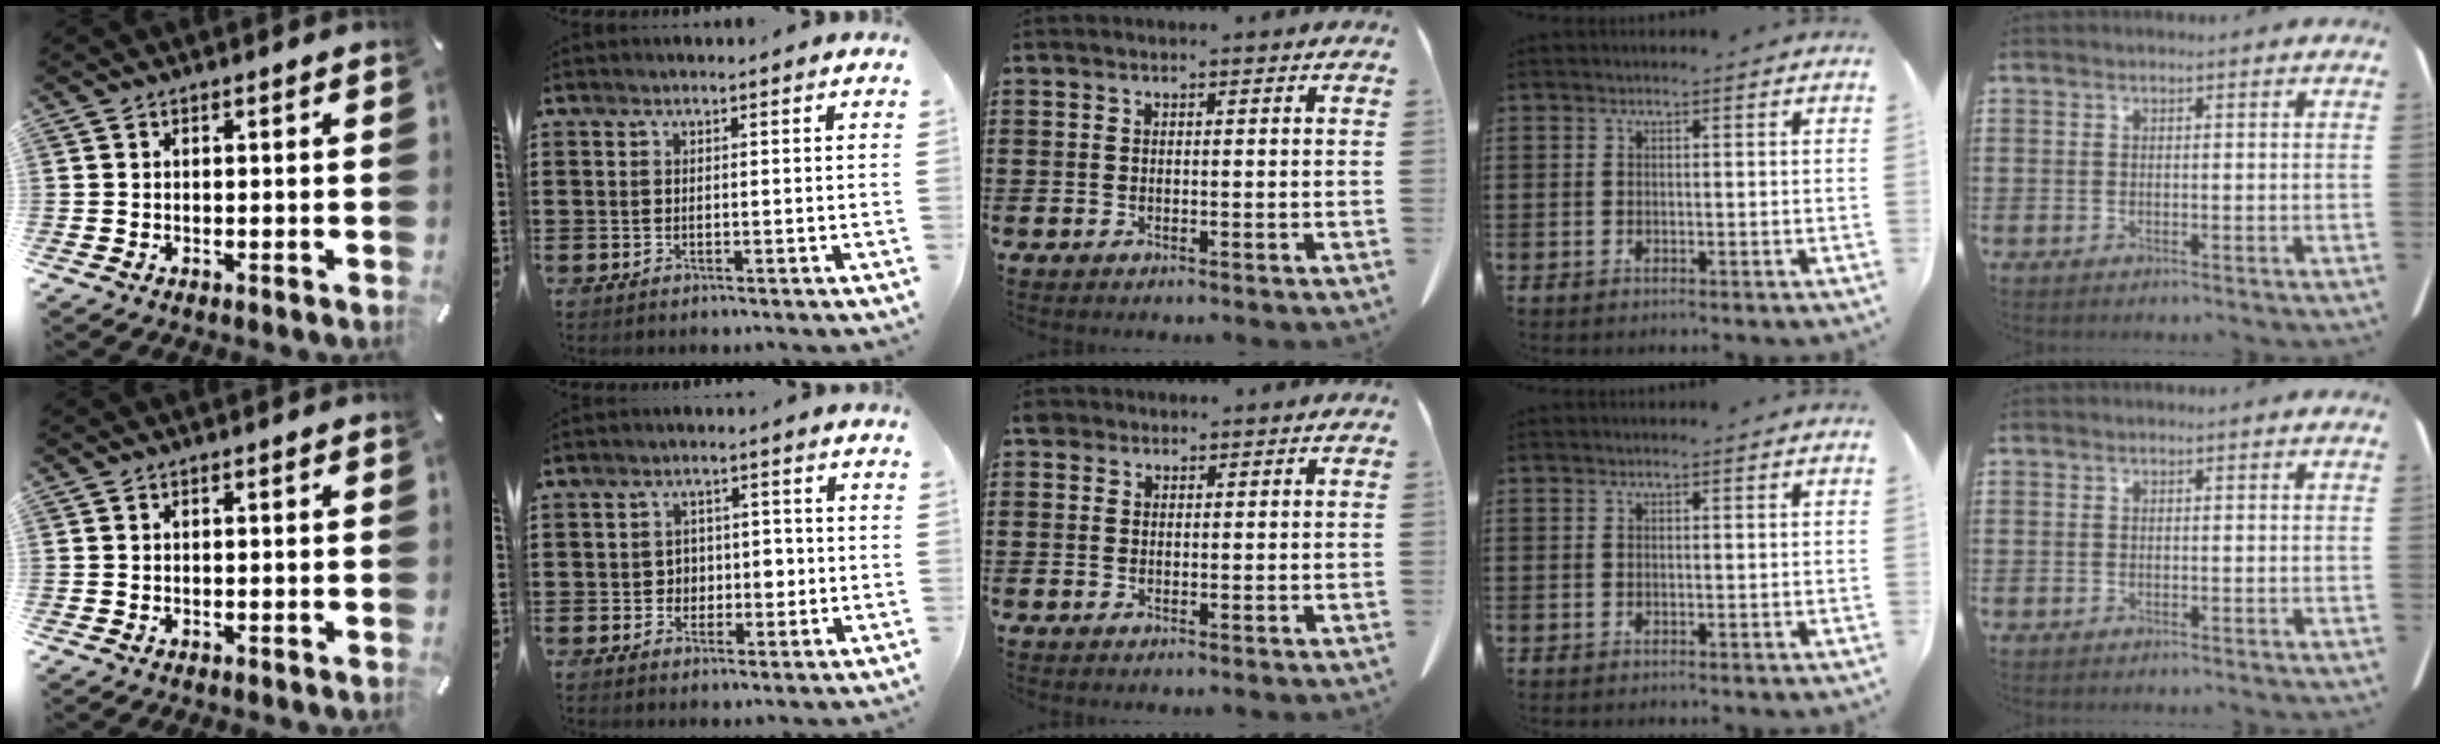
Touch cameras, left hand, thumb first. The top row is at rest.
{"index": {"total": 3.4, "force": [-0.3, 3.0, 1.7], "torque": [-0.028, 0.001, -0.014]}, "middle": {"total": 1.3, "force": [0.9, 0.9, 0.3], "torque": [-0.010, 0.005, 0.017]}}